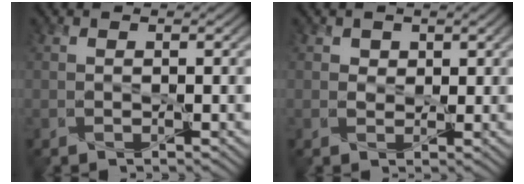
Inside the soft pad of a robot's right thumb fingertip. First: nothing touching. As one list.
[{"total": 1.5, "force": [0.7, 1.2, 0.3], "torque": [-0.008, -0.003, 0.007]}]